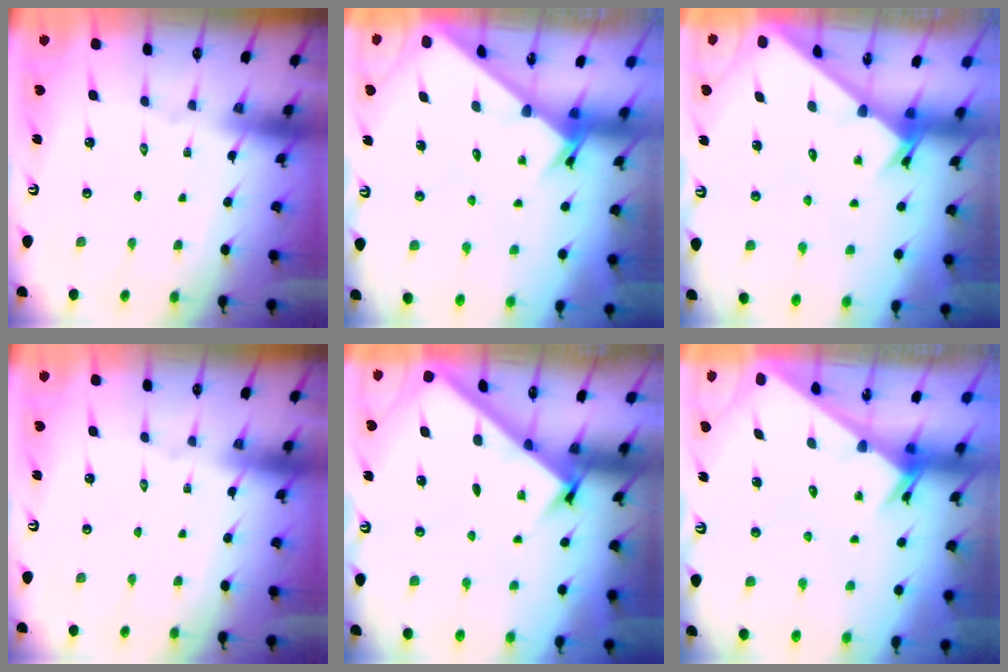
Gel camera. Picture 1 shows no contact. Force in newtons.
{"total": 2.4, "press": 2.4, "slide": 0.2}
{"total": 2.4, "press": 2.4, "slide": 0.2}
{"total": 0.0}
{"total": 2.9, "press": 2.9, "slide": 0.4}
{"total": 3.2, "press": 3.2, "slide": 0.4}